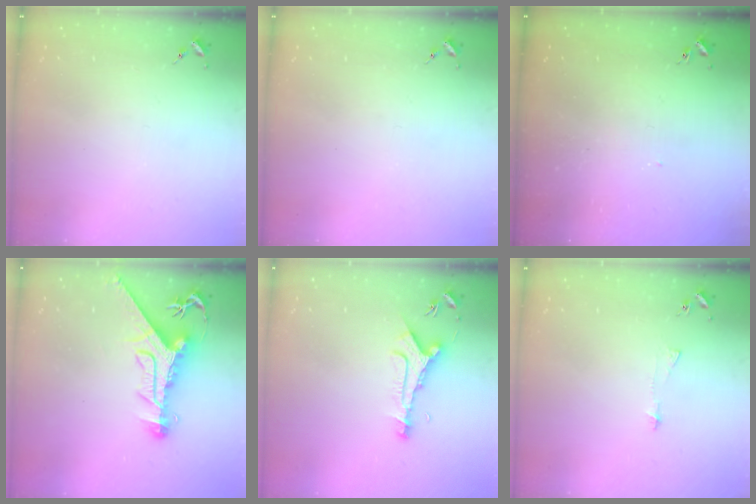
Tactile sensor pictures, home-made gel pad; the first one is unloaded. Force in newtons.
{"total": 0.0}
{"total": 2.9, "press": 2.9, "slide": 0.2}
{"total": 11.8, "press": 11.7, "slide": 1.1}
{"total": 8.6, "press": 8.6, "slide": 0.7}
{"total": 3.2, "press": 3.2, "slide": 0.2}